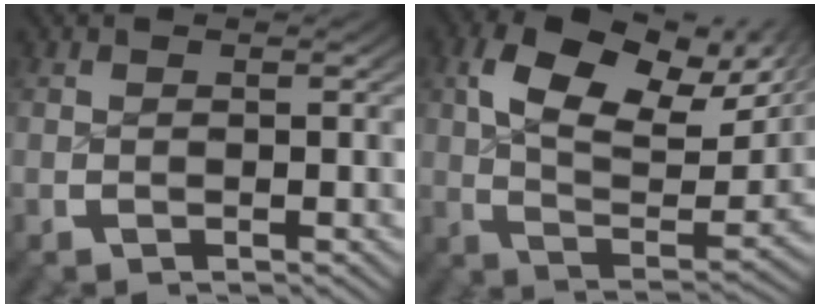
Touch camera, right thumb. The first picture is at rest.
{"total": 12.5, "force": [4.5, 7.1, 9.3], "torque": [-0.161, 0.000, 0.062]}